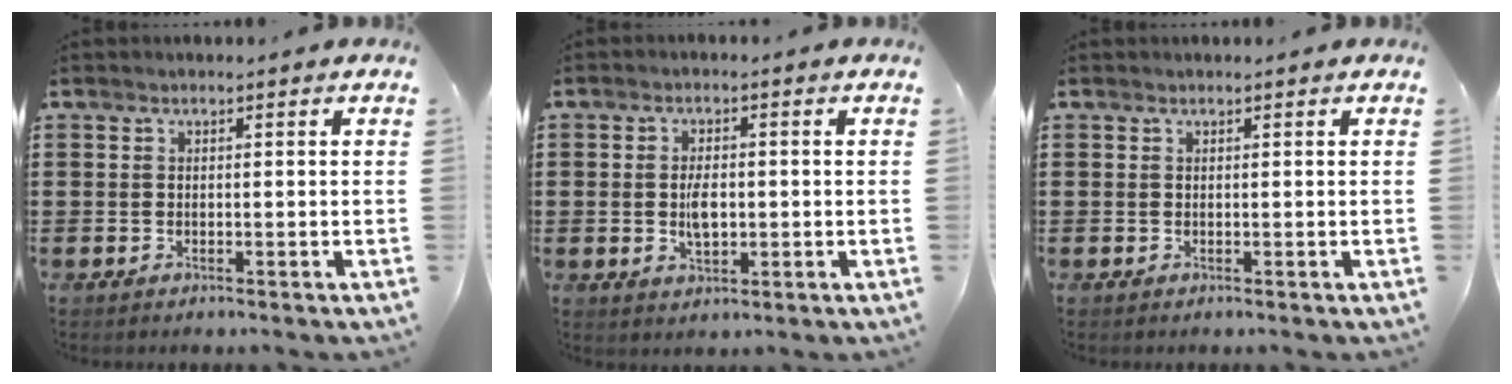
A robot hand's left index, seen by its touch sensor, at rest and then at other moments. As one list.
[{"total": 4.1, "force": [-0.1, 2.0, 3.6], "torque": [-0.076, 0.001, -0.004]}, {"total": 0.0}]